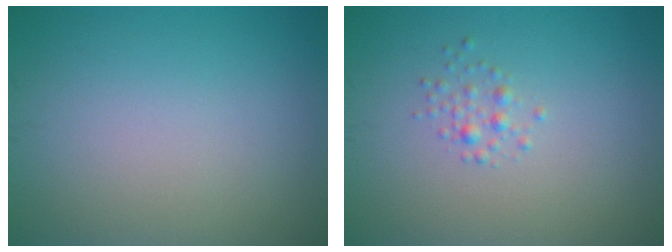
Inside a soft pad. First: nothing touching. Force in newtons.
{"total": 1.2, "press": 1.2, "slide": 0.0}